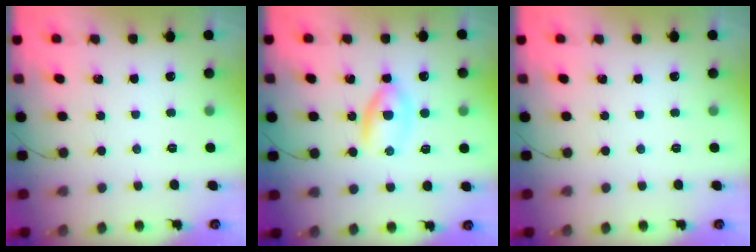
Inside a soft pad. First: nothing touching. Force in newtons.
{"total": 3.0, "press": 2.9, "slide": 0.9}
{"total": 0.0}